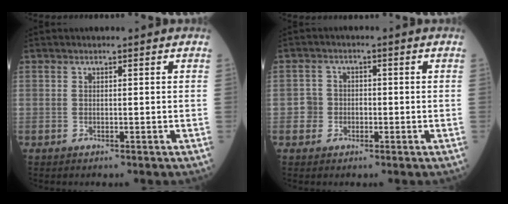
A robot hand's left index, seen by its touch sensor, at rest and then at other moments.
{"total": 2.8, "force": [-1.0, 2.6, 0.4], "torque": [-0.001, 0.011, -0.021]}